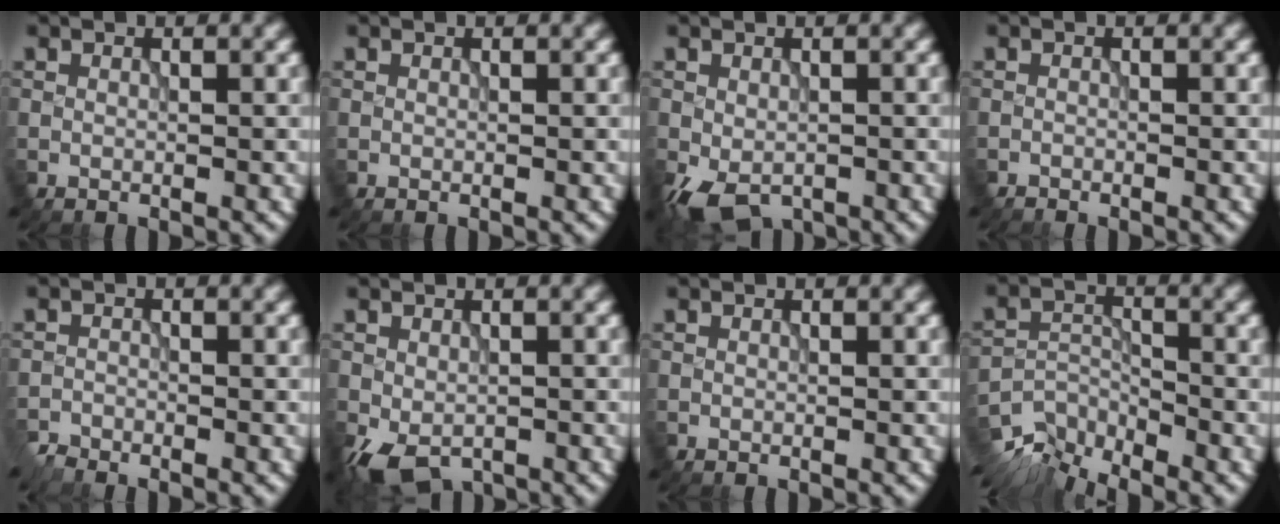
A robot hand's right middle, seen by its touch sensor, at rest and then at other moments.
{"total": 0.0}
{"total": 4.2, "force": [-2.1, 2.5, 2.6], "torque": [-0.054, -0.017, -0.034]}
{"total": 0.7, "force": [-0.6, -0.1, -0.2], "torque": [0.005, -0.004, -0.011]}
{"total": 1.7, "force": [-1.7, 0.2, 0.0], "torque": [-0.005, -0.003, -0.039]}
{"total": 4.1, "force": [-2.1, 2.5, 2.6], "torque": [-0.053, -0.016, -0.033]}
{"total": 0.0}
{"total": 6.8, "force": [-6.3, 2.0, 1.6], "torque": [-0.028, -0.018, -0.113]}